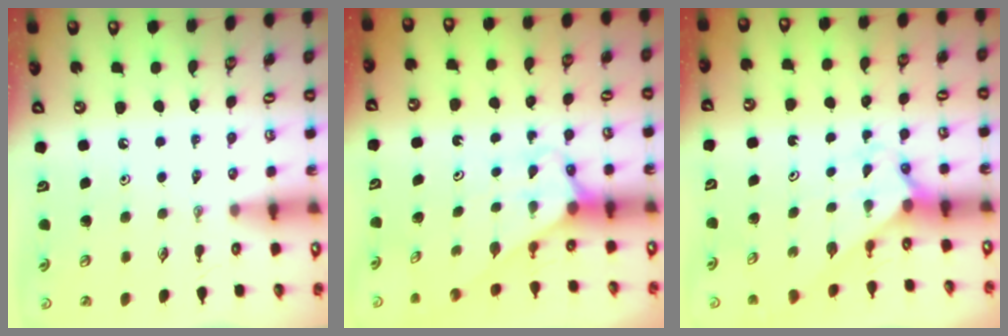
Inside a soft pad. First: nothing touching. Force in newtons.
{"total": 2.6, "press": 2.6, "slide": 0.2}
{"total": 2.1, "press": 2.1, "slide": 0.1}